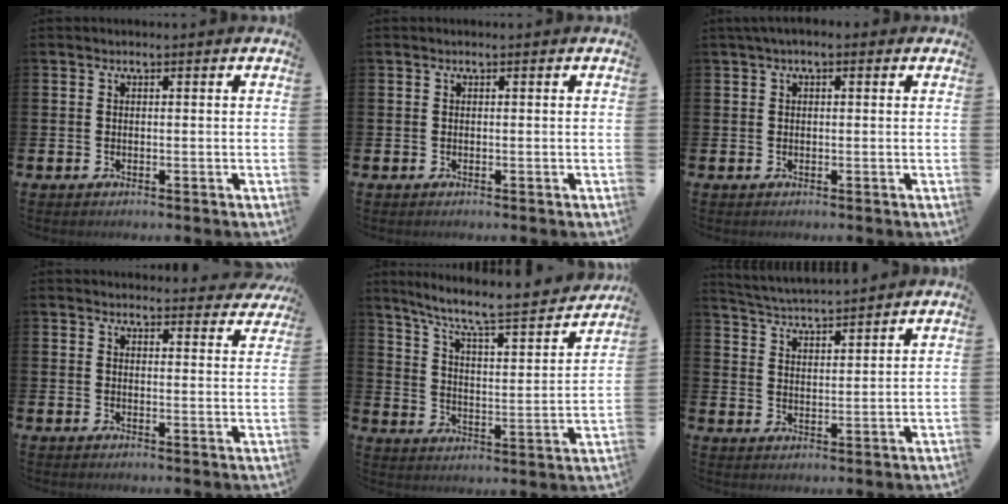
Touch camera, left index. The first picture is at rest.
{"total": 0.0}
{"total": 1.3, "force": [0.5, 0.7, 0.9], "torque": [-0.017, 0.007, 0.007]}
{"total": 2.8, "force": [2.8, 0.6, 0.0], "torque": [0.002, -0.018, 0.048]}
{"total": 7.9, "force": [6.9, 0.9, 3.8], "torque": [-0.099, -0.052, 0.109]}
{"total": 4.3, "force": [4.3, -0.1, 0.1], "torque": [-0.024, -0.028, 0.076]}